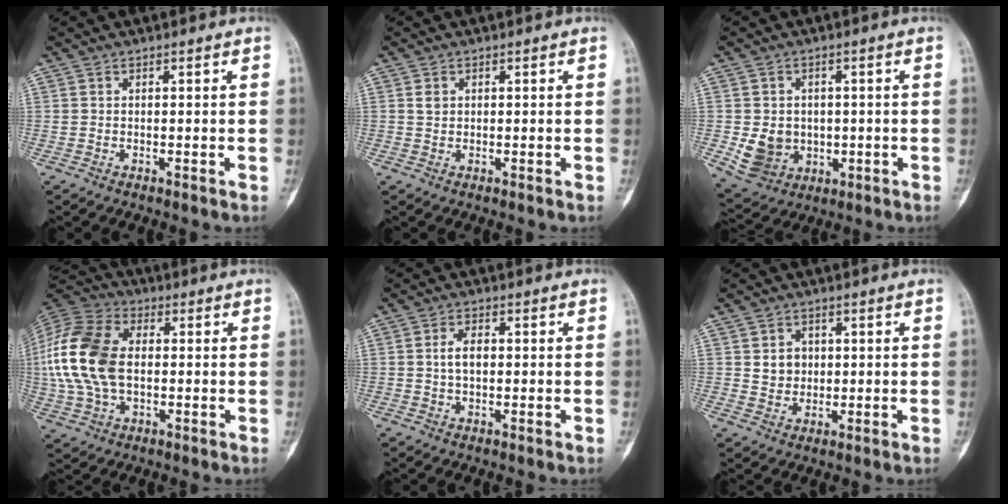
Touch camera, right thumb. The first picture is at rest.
{"total": 1.6, "force": [0.5, 1.2, 0.8], "torque": [-0.011, -0.001, 0.012]}
{"total": 8.3, "force": [-0.6, 7.1, 4.2], "torque": [-0.047, 0.000, 0.013]}
{"total": 18.4, "force": [0.4, 11.7, 14.2], "torque": [-0.308, 0.016, 0.006]}
{"total": 3.5, "force": [0.2, 2.0, 2.9], "torque": [-0.052, 0.006, 0.002]}
{"total": 4.1, "force": [0.8, 3.7, 1.8], "torque": [-0.002, -0.002, 0.014]}